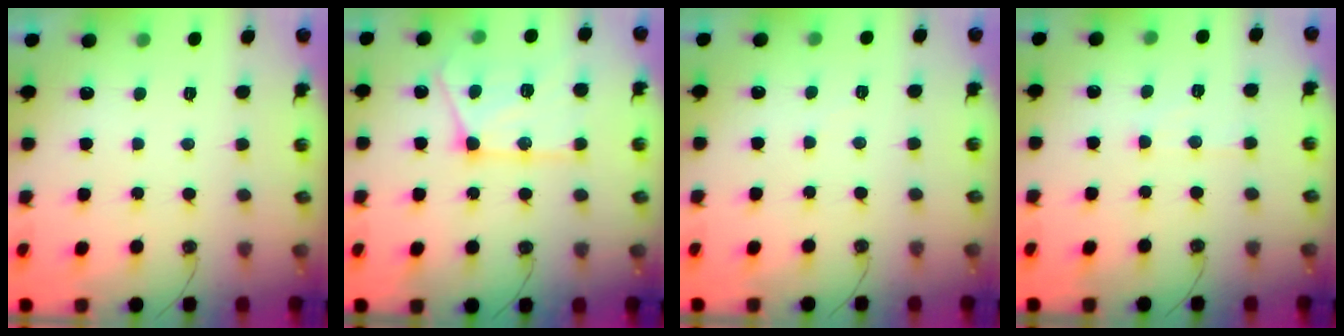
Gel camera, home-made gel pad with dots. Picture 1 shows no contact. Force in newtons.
{"total": 17.5, "press": 17.4, "slide": 1.8}
{"total": 3.2, "press": 3.2, "slide": 0.6}
{"total": 5.0, "press": 5.0, "slide": 0.5}